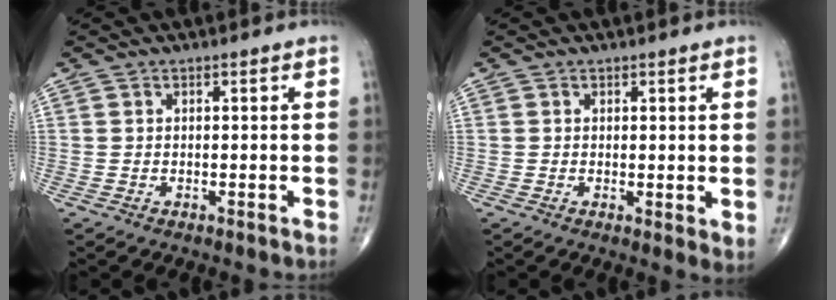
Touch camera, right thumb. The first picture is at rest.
{"total": 2.6, "force": [0.3, 0.8, 2.5], "torque": [-0.041, -0.012, 0.004]}